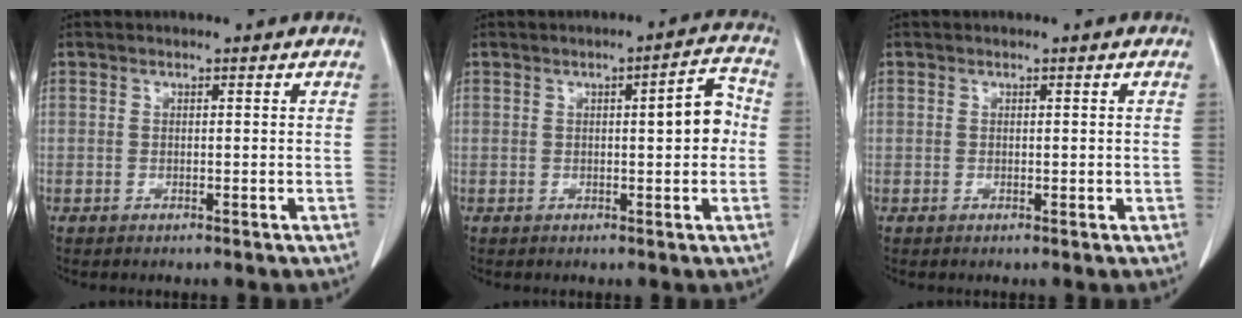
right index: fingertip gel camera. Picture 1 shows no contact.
{"total": 5.5, "force": [0.2, 1.2, 5.4], "torque": [-0.069, 0.015, 0.000]}
{"total": 0.6, "force": [0.0, 0.4, 0.4], "torque": [-0.005, 0.000, 0.002]}